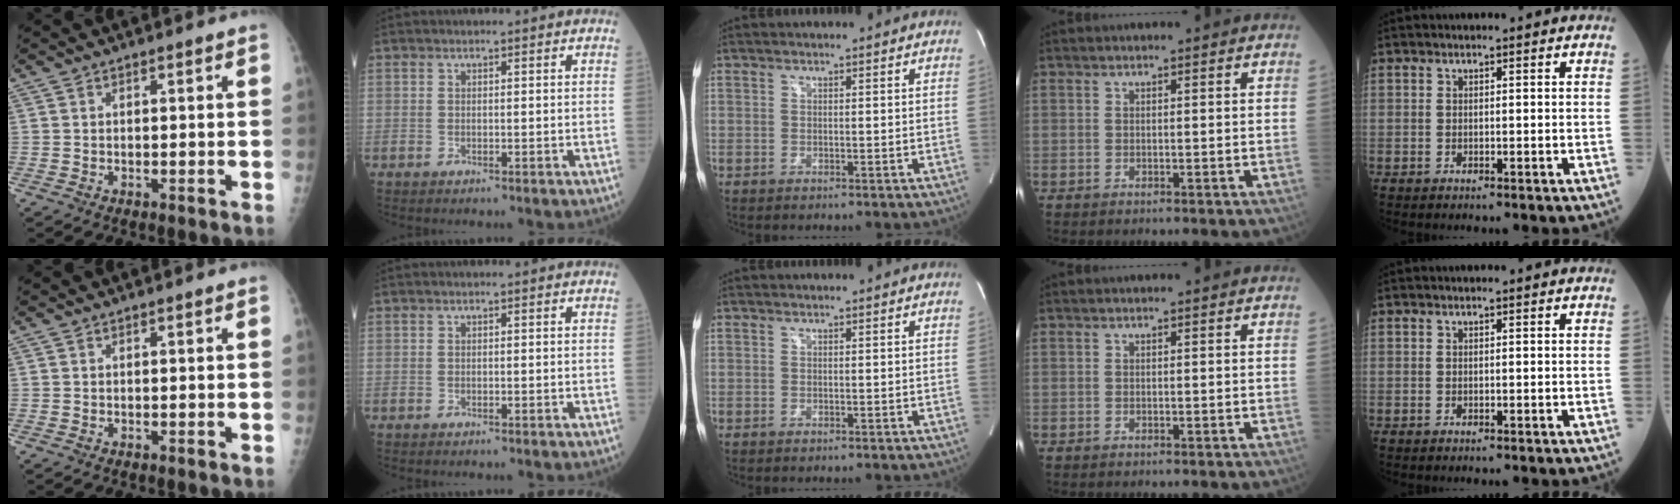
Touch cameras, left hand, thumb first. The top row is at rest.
{}